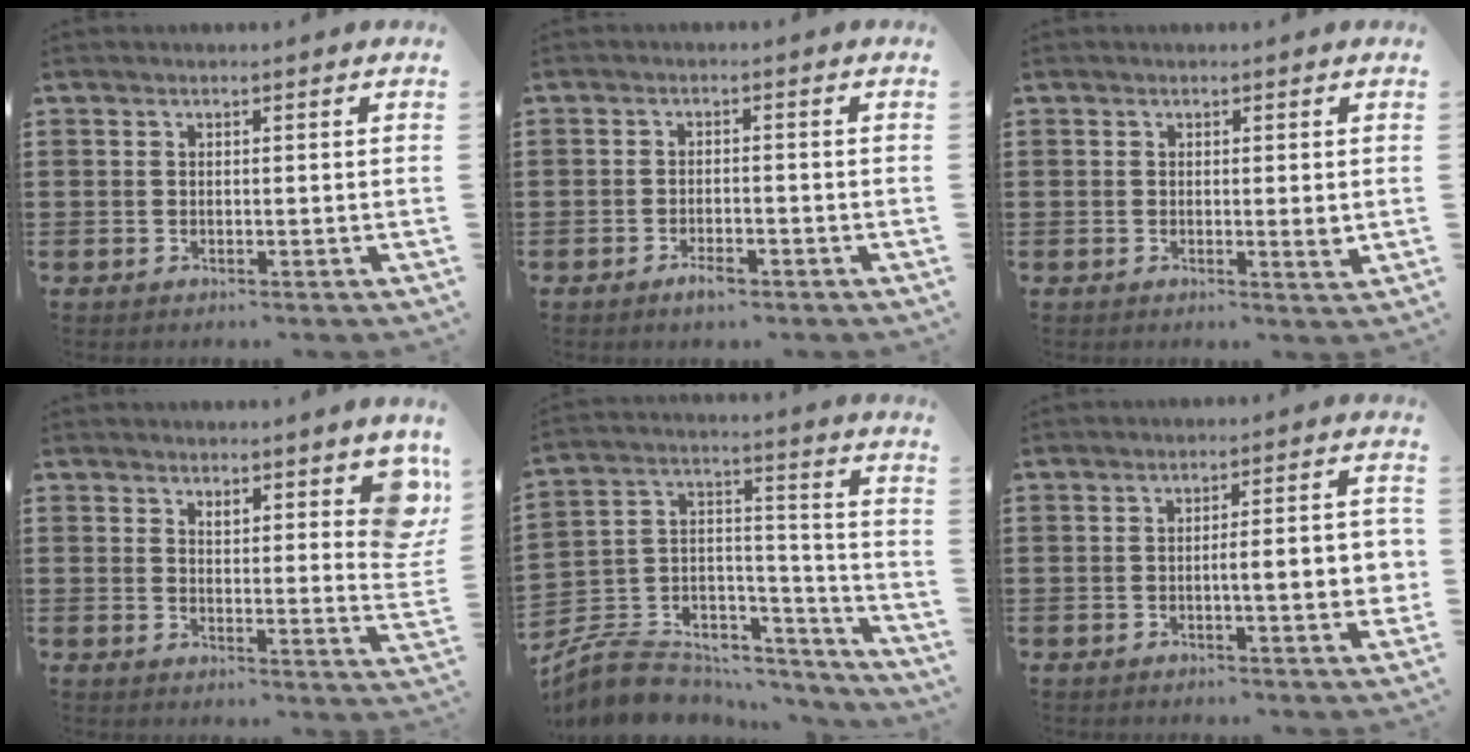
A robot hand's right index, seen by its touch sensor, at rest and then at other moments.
{"total": 2.4, "force": [-1.7, 0.5, 1.7], "torque": [-0.037, -0.004, -0.032]}
{"total": 1.6, "force": [0.2, 0.2, 1.6], "torque": [-0.032, -0.003, 0.004]}
{"total": 5.5, "force": [4.2, 1.7, 3.1], "torque": [-0.033, -0.019, 0.070]}
{"total": 6.5, "force": [-5.0, 4.0, 1.4], "torque": [-0.046, -0.008, -0.091]}
{"total": 6.3, "force": [-1.0, 0.8, 6.2], "torque": [-0.085, -0.006, -0.023]}